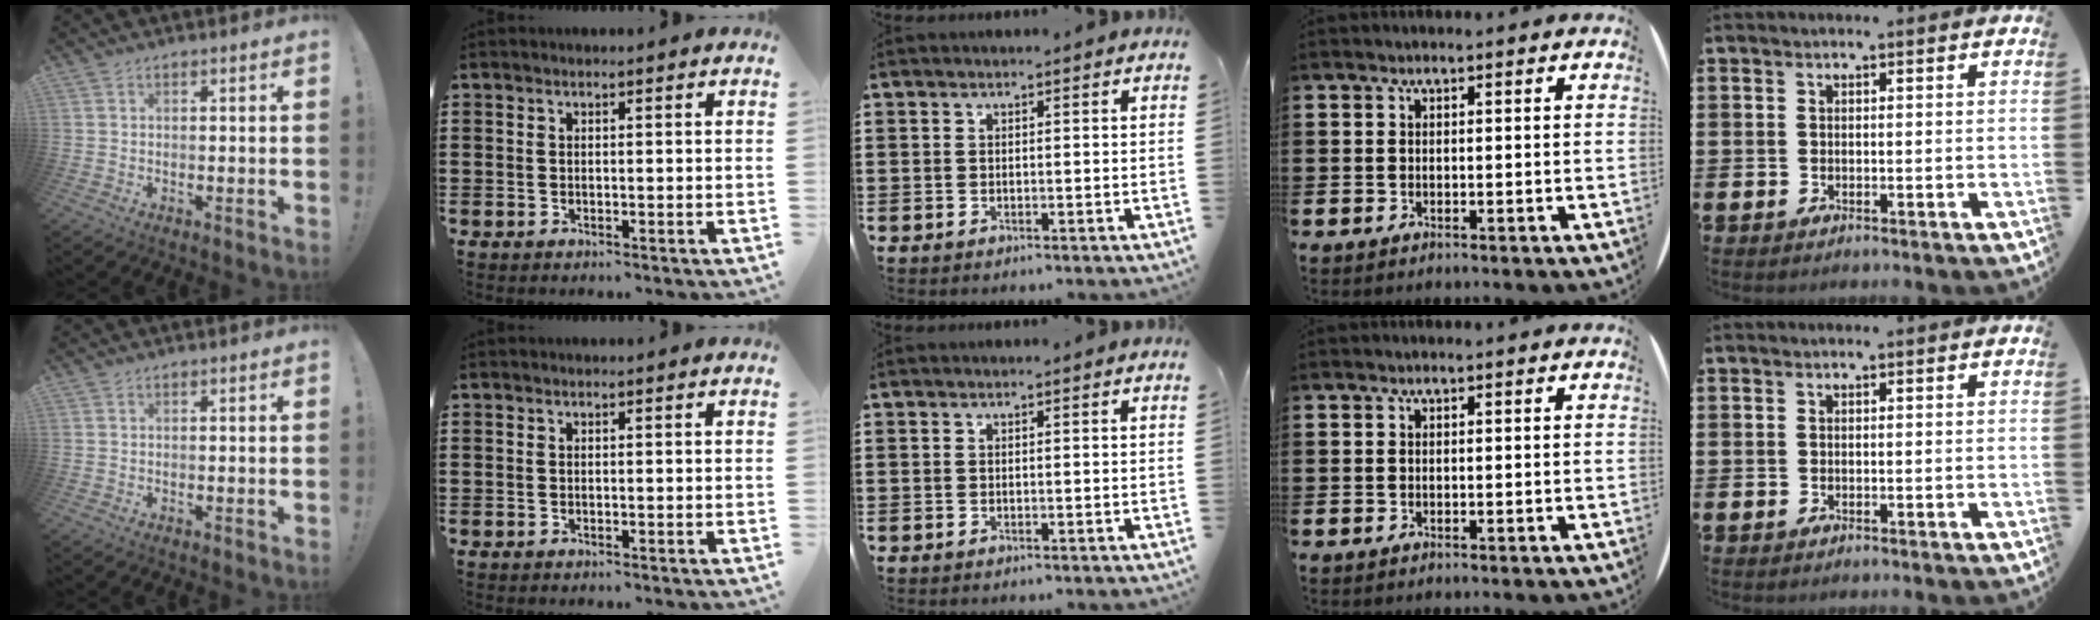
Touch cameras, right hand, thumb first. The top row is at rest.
{}